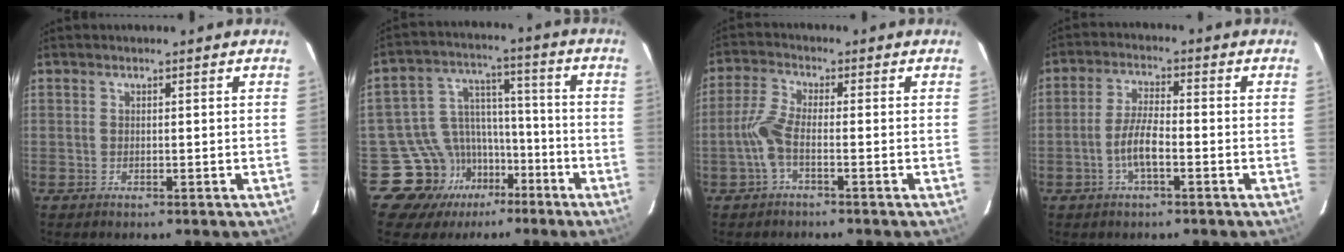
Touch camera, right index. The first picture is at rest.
{"total": 12.4, "force": [-8.3, 9.1, 1.2], "torque": [-0.037, 0.059, -0.133]}
{"total": 5.0, "force": [-1.9, 1.0, 4.6], "torque": [-0.112, 0.005, -0.039]}
{"total": 5.6, "force": [-2.1, 1.4, 5.0], "torque": [-0.104, 0.005, -0.041]}